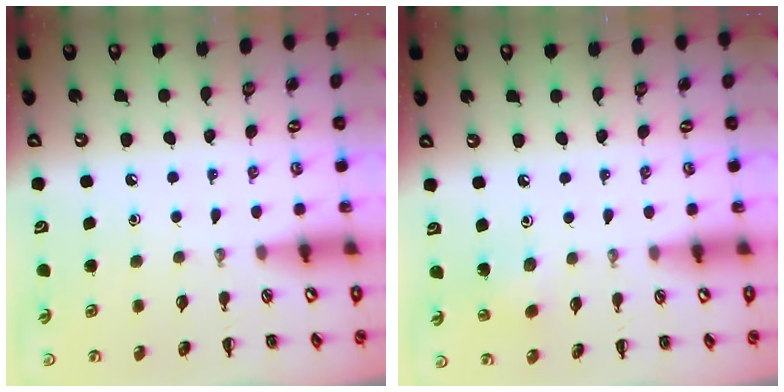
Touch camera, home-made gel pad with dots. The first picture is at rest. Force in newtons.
{"total": 2.2, "press": 2.1, "slide": 0.7}